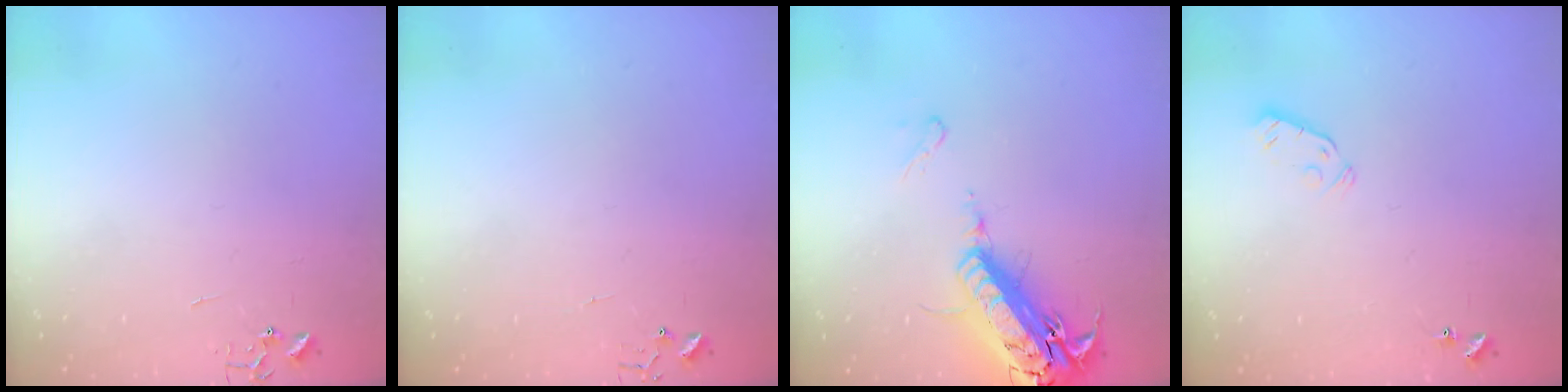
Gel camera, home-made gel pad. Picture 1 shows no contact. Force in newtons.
{"total": 5.0, "press": 5.0, "slide": 0.4}
{"total": 21.2, "press": 20.7, "slide": 4.7}
{"total": 3.3, "press": 3.1, "slide": 1.0}